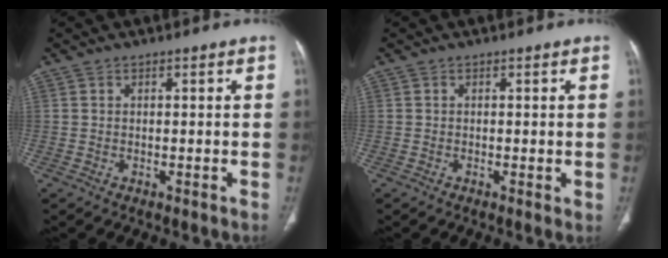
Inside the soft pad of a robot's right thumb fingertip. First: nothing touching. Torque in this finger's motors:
{"motor_torque": [-0.30, 0.61, -0.31, 0.01, -0.03]}